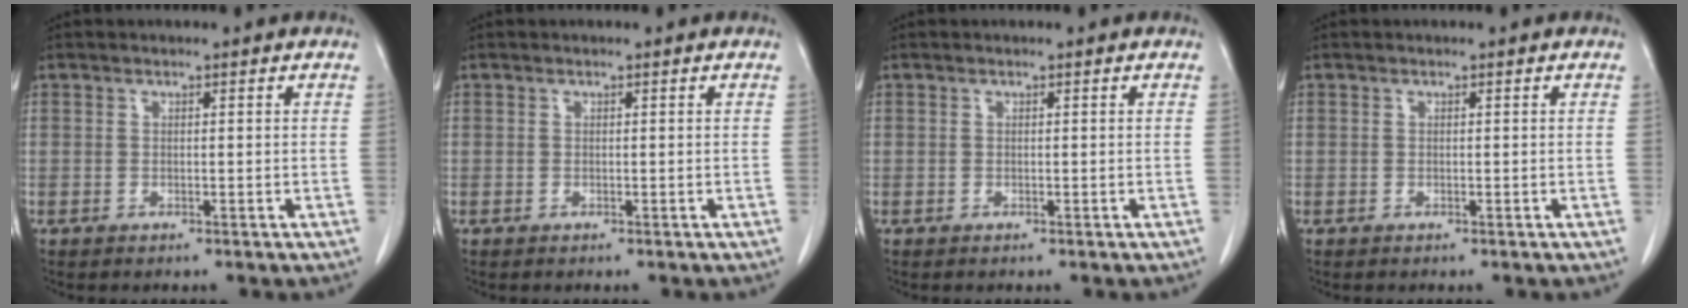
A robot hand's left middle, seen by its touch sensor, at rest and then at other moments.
{"total": 0.0}
{"total": 0.0}
{"total": 0.0}